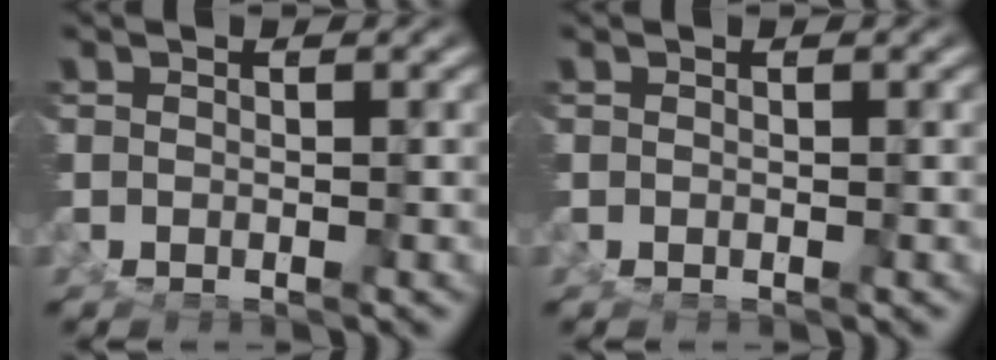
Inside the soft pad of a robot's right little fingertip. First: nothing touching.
{"total": 0.0}